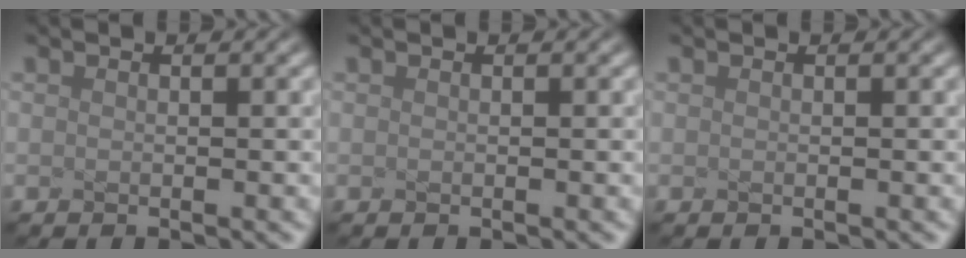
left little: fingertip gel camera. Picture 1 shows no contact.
{"total": 0.0}
{"total": 0.0}